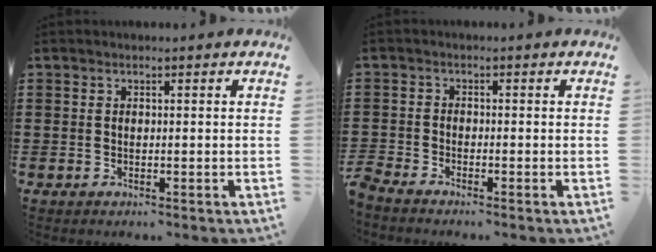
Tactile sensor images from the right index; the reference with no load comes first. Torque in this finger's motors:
{"motor_torque": [2.14, 0.00, 1.05, 0.21]}